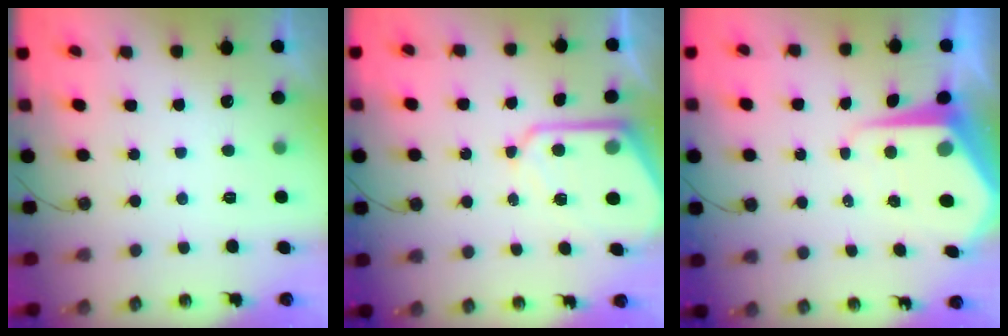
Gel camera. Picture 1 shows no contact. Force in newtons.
{"total": 10.5, "press": 10.5, "slide": 0.8}
{"total": 10.5, "press": 10.4, "slide": 1.0}